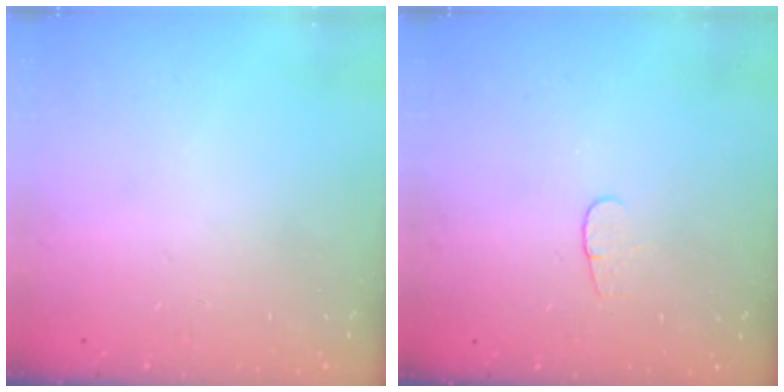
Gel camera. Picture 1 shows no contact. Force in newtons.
{"total": 3.6, "press": 3.6, "slide": 0.4}